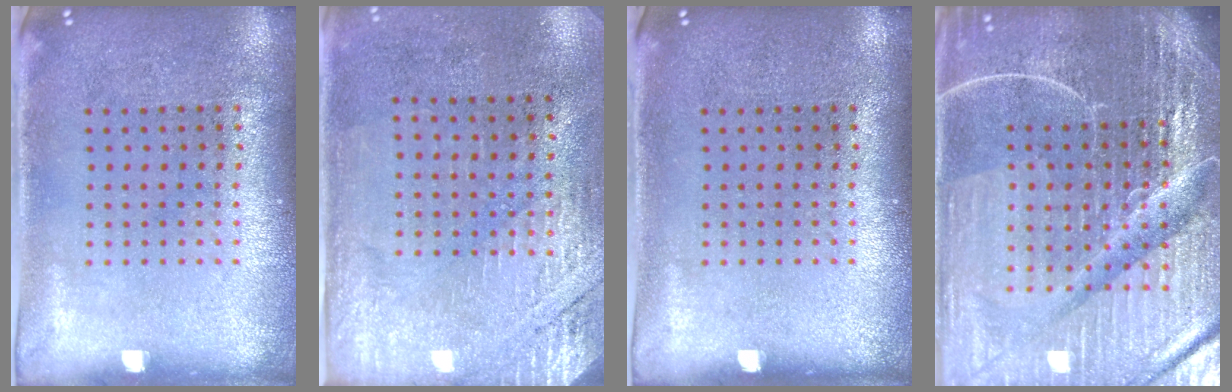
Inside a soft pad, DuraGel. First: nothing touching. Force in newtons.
{"total": 2.7, "press": 2.4, "slide": 1.2}
{"total": 0.0}
{"total": 7.1, "press": 6.2, "slide": 3.5}